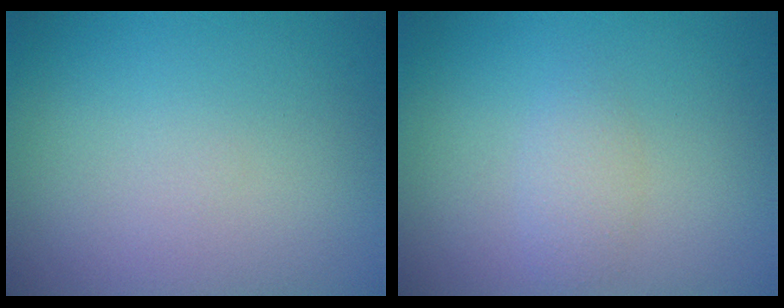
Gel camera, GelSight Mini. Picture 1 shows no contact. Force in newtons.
{"total": 1.5, "press": 1.5, "slide": 0.0}